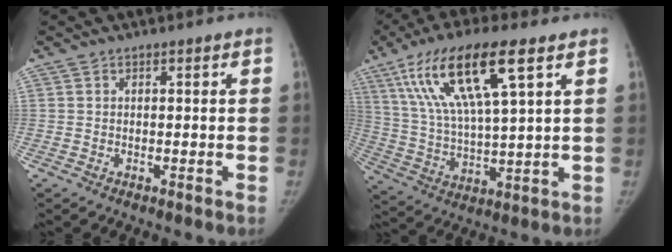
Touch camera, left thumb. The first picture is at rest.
{"total": 18.2, "force": [8.7, 4.3, 15.4], "torque": [-0.304, -0.016, 0.165]}